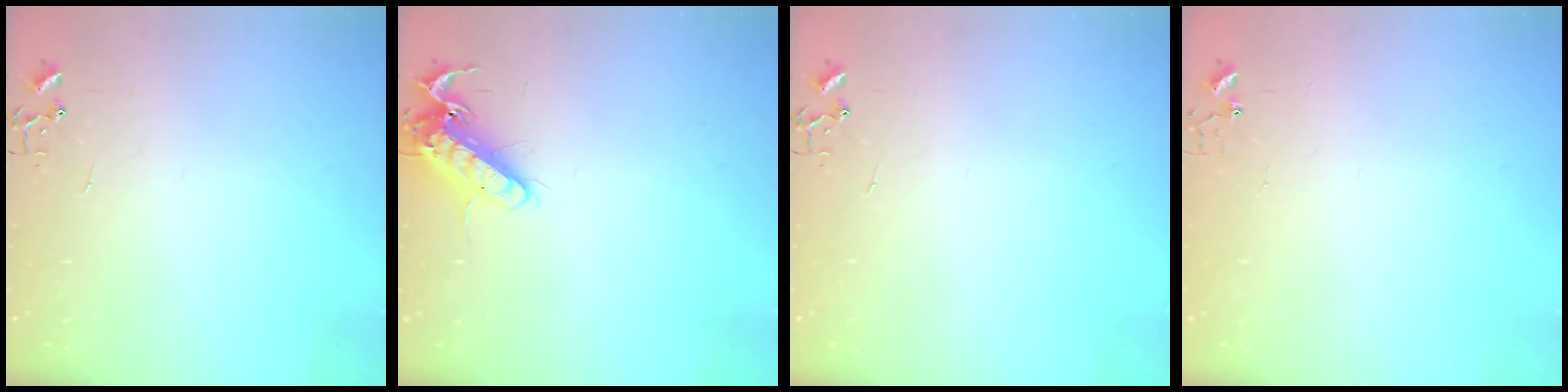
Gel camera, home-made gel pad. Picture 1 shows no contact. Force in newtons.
{"total": 13.5, "press": 13.3, "slide": 1.9}
{"total": 0.0}
{"total": 5.0, "press": 5.0, "slide": 0.3}